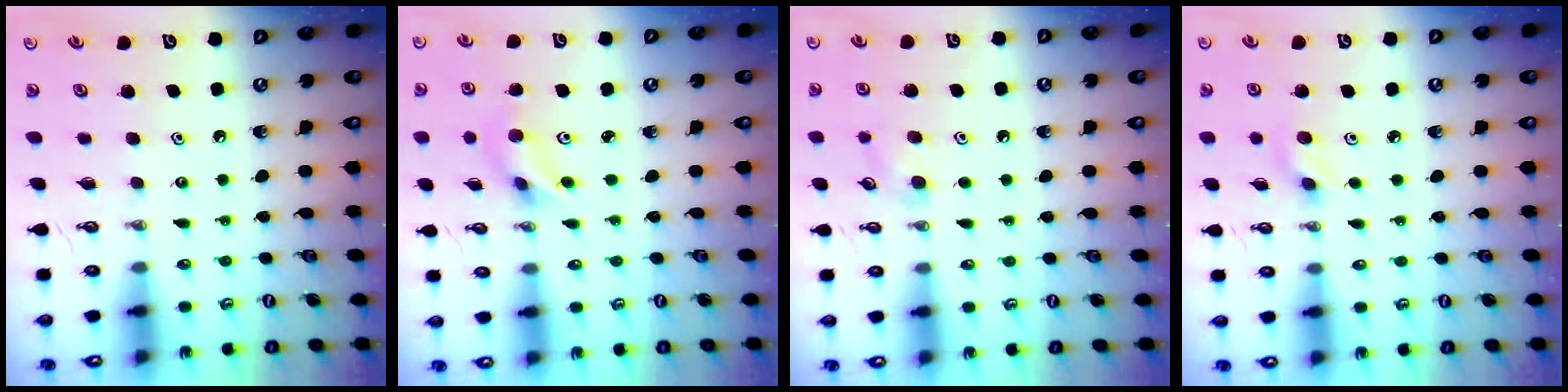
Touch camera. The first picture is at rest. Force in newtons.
{"total": 4.4, "press": 3.8, "slide": 2.2}
{"total": 5.3, "press": 5.1, "slide": 1.3}
{"total": 5.6, "press": 5.3, "slide": 1.9}